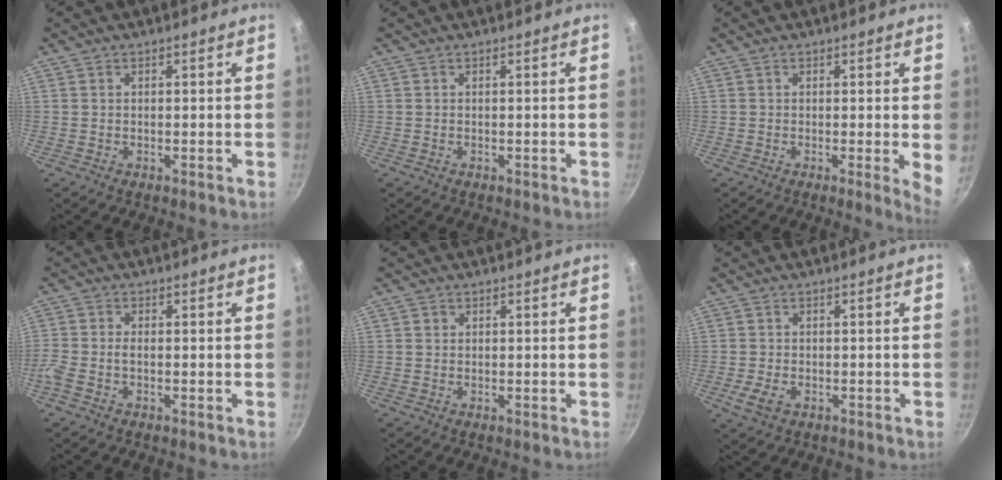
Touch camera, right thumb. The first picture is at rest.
{"total": 0.0}
{"total": 4.6, "force": [0.0, 0.5, 4.6], "torque": [-0.050, -0.015, -0.004]}
{"total": 2.9, "force": [-1.2, 1.4, 2.3], "torque": [-0.064, 0.009, -0.032]}
{"total": 0.8, "force": [0.2, 0.7, 0.2], "torque": [0.000, 0.003, 0.002]}
{"total": 3.7, "force": [-1.4, 2.3, 2.6], "torque": [-0.050, 0.007, -0.022]}